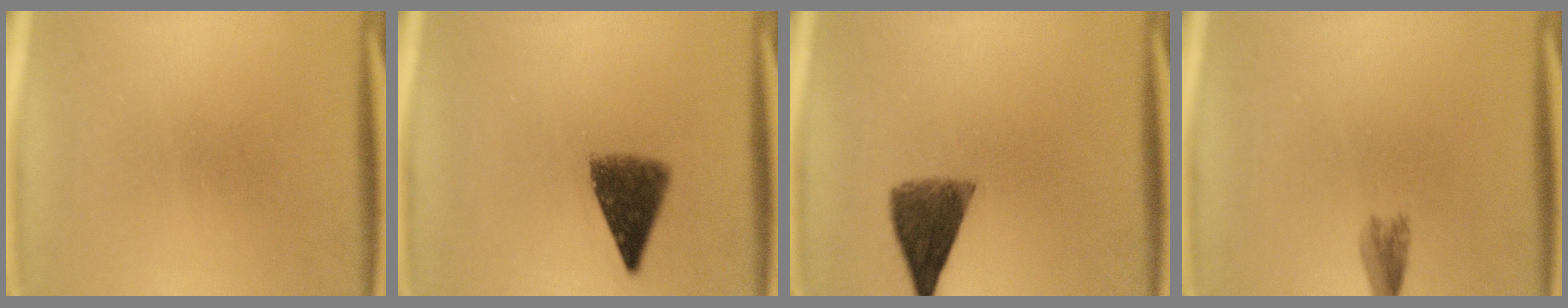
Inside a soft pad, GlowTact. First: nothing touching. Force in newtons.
{"total": 7.2}
{"total": 7.6}
{"total": 2.3}